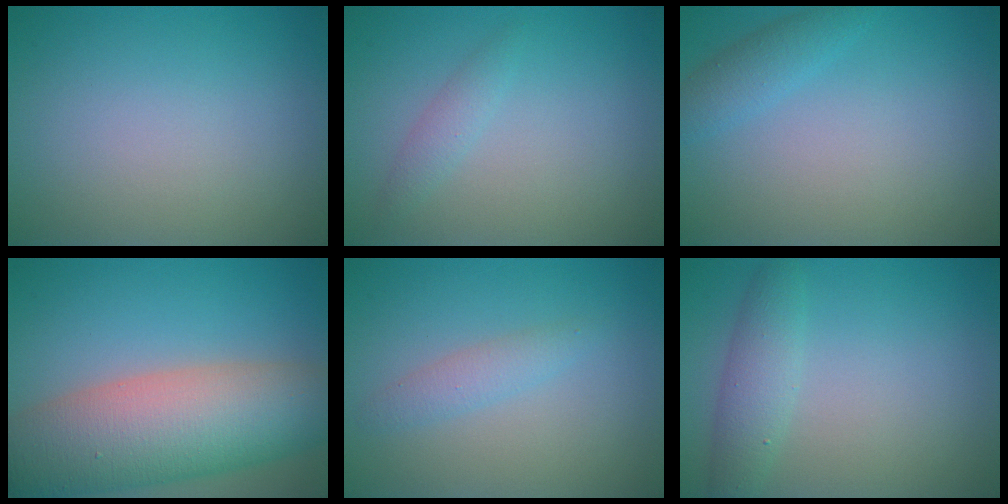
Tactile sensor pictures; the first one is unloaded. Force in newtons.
{"total": 1.3, "press": 1.3, "slide": 0.0}
{"total": 1.9, "press": 1.9, "slide": 0.1}
{"total": 11.6, "press": 11.6, "slide": 0.8}
{"total": 1.6, "press": 1.6, "slide": 0.1}
{"total": 2.7, "press": 2.7, "slide": 0.1}